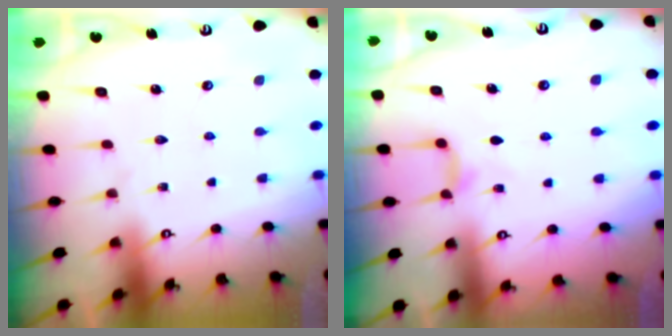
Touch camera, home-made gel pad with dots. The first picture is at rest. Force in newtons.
{"total": 4.7, "press": 4.6, "slide": 0.7}